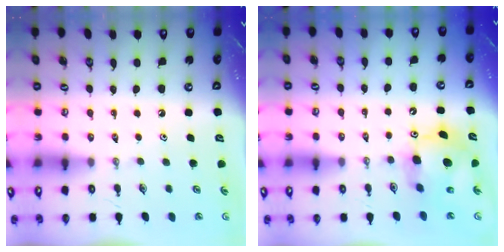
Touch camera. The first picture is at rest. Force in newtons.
{"total": 12.3, "press": 12.2, "slide": 1.2}